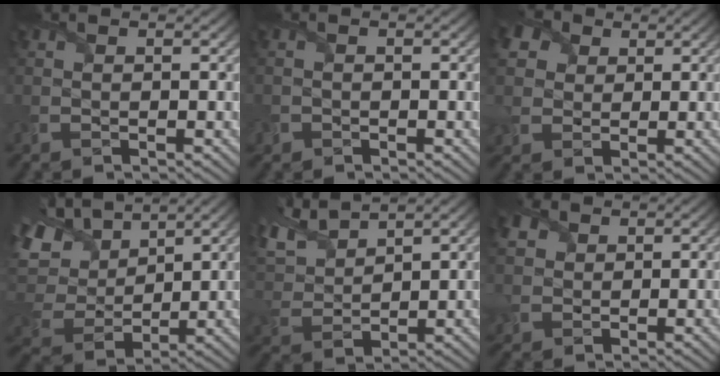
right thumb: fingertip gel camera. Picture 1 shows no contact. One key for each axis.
{"total": 1.1, "fx": -0.6, "fy": 0.9, "fz": 0.1, "tx": 0.000, "ty": -0.009, "tz": -0.015}
{"total": 6.4, "fx": 2.8, "fy": 5.0, "fz": 2.9, "tx": -0.099, "ty": 0.016, "tz": 0.048}
{"total": 13.5, "fx": 6.7, "fy": 7.7, "fz": 8.7, "tx": -0.239, "ty": 0.031, "tz": 0.121}
{"total": 8.1, "fx": 5.9, "fy": 3.1, "fz": 4.6, "tx": -0.136, "ty": 0.023, "tz": 0.119}
{"total": 4.0, "fx": 1.7, "fy": 3.2, "fz": 1.5, "tx": -0.061, "ty": 0.006, "tz": 0.034}